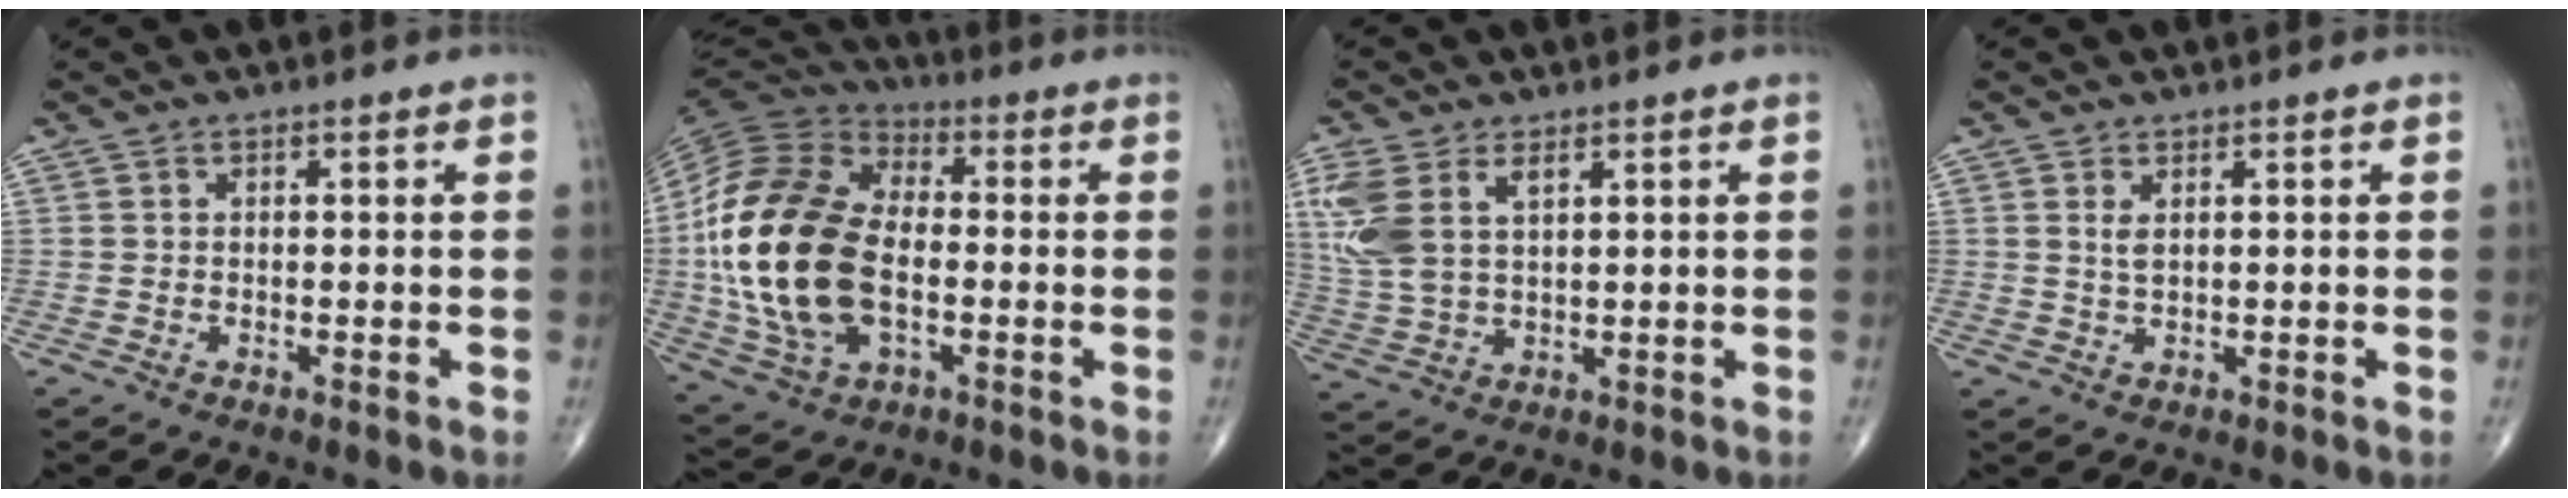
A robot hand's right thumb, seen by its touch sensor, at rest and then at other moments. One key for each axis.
{"total": 24.1, "fx": -2.0, "fy": 14.3, "fz": 19.3, "tx": -0.395, "ty": 0.007, "tz": -0.035}
{"total": 10.7, "fx": 4.2, "fy": 5.9, "fz": 7.9, "tx": -0.187, "ty": 0.001, "tz": 0.096}
{"total": 1.9, "fx": 0.8, "fy": 0.8, "fz": 1.5, "tx": -0.030, "ty": -0.004, "tz": 0.021}